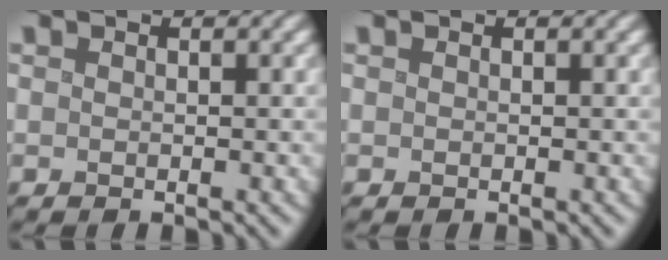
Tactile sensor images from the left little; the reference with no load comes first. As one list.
[{"total": 0.0}]